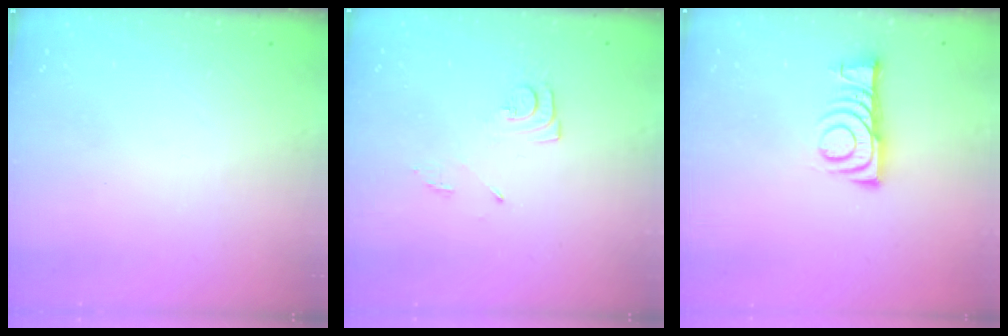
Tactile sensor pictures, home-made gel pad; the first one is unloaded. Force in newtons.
{"total": 8.4, "press": 8.3, "slide": 0.8}
{"total": 8.0, "press": 7.9, "slide": 0.5}